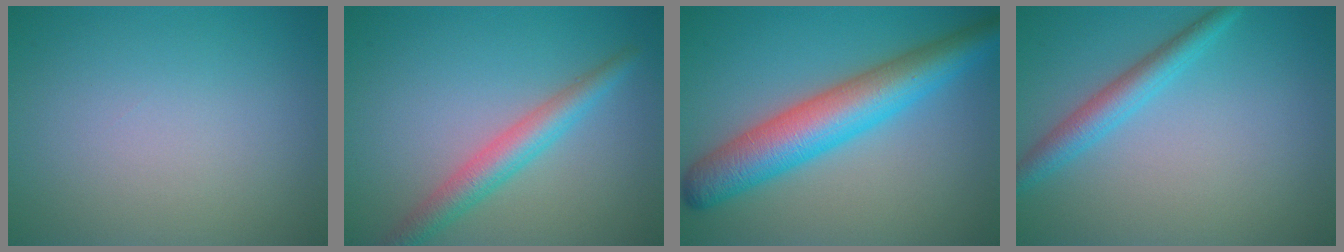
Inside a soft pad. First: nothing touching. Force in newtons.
{"total": 3.6, "press": 3.6, "slide": 0.0}
{"total": 7.9, "press": 7.9, "slide": 0.1}
{"total": 2.9, "press": 2.9, "slide": 0.1}